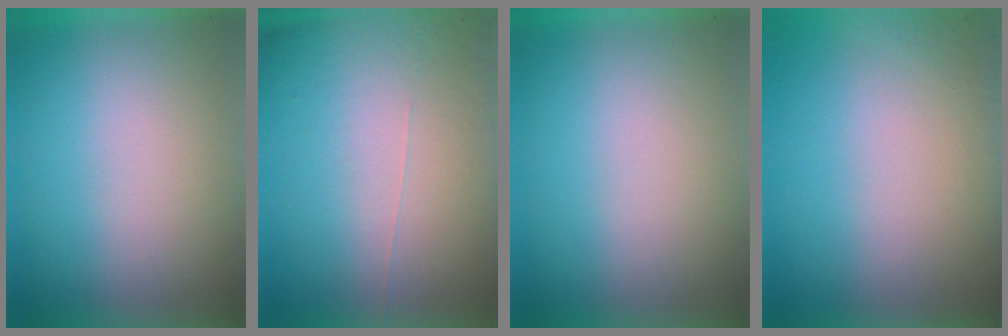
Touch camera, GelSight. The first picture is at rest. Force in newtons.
{"total": 5.6}
{"total": 0.0}
{"total": 4.9}